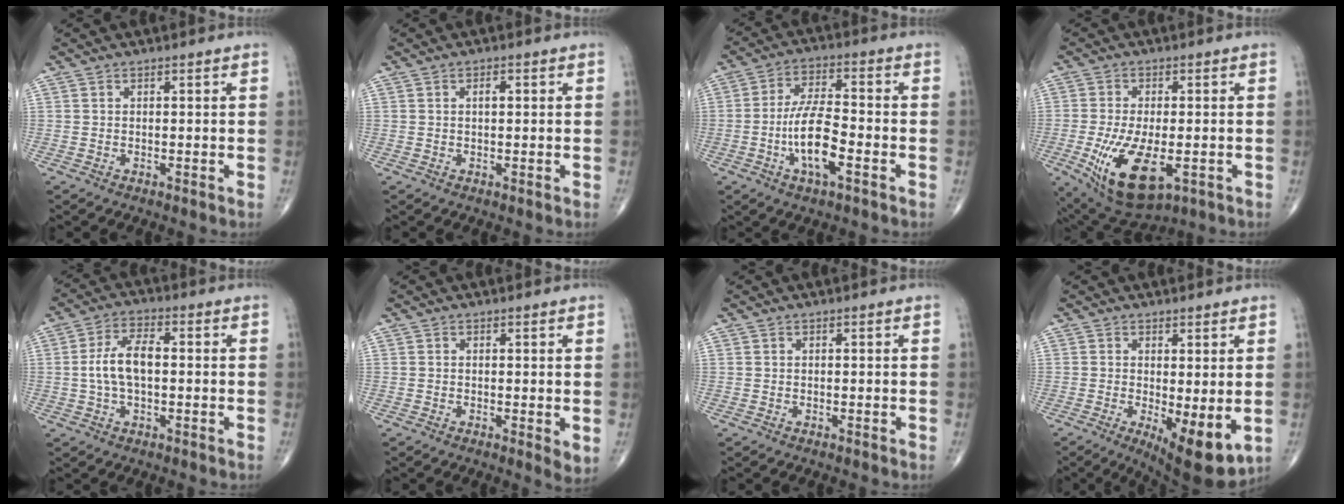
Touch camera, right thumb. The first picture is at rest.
{"total": 1.6, "force": [0.3, 0.7, 1.3], "torque": [-0.024, 0.002, 0.005]}
{"total": 10.5, "force": [-3.3, 3.4, 9.4], "torque": [-0.180, 0.018, -0.064]}
{"total": 13.9, "force": [-4.1, 6.6, 11.5], "torque": [-0.212, -0.012, -0.052]}
{"total": 8.0, "force": [-0.1, 4.0, 6.9], "torque": [-0.141, 0.018, -0.007]}
{"total": 2.6, "force": [0.1, 0.8, 2.5], "torque": [-0.037, -0.011, 0.000]}
{"total": 0.0}
{"total": 9.5, "force": [-1.6, 3.2, 8.8], "torque": [-0.126, -0.026, -0.016]}